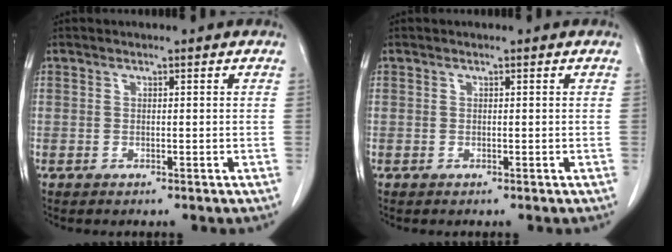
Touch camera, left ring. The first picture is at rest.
{"total": 0.0}